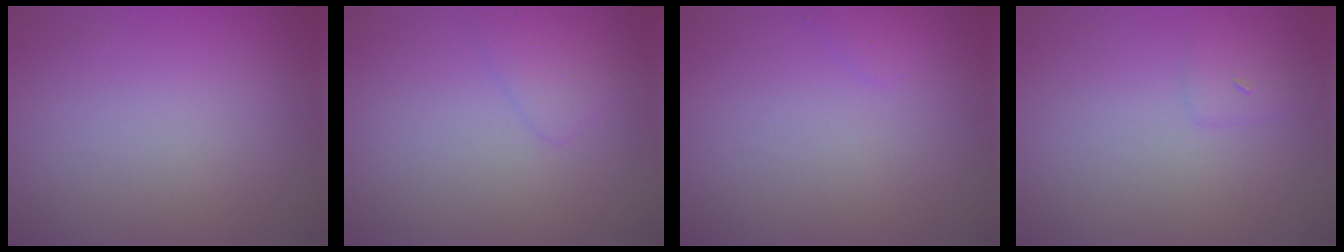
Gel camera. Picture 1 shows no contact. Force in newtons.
{"total": 1.4, "press": 1.4, "slide": 0.1}
{"total": 0.8, "press": 0.8, "slide": 0.0}
{"total": 0.5, "press": 0.5, "slide": 0.0}